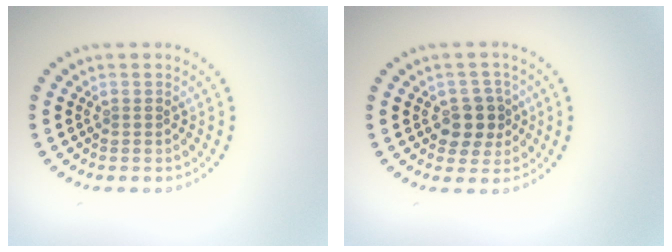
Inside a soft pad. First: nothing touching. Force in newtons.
{"total": 3.0, "press": 2.8, "slide": 1.1}